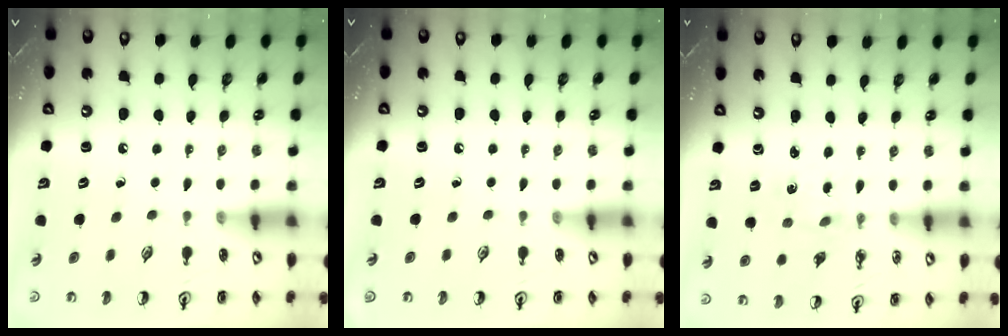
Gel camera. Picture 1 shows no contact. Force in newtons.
{"total": 0.0}
{"total": 1.3, "press": 1.2, "slide": 0.4}